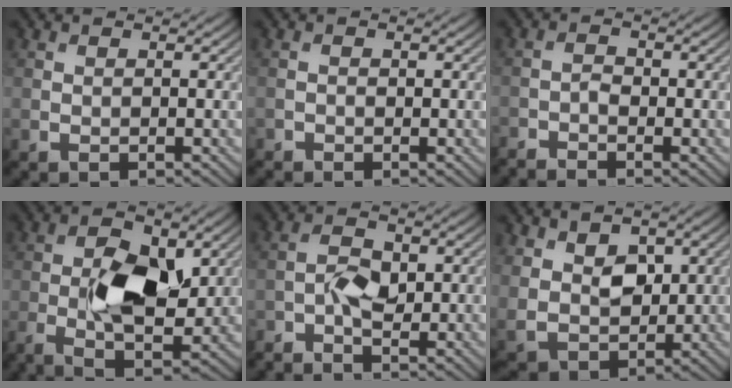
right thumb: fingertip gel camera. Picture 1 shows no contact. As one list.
[{"total": 0.6, "force": [-0.5, 0.3, 0.1], "torque": [-0.001, -0.002, -0.009]}, {"total": 2.1, "force": [-1.9, 0.3, 0.8], "torque": [-0.017, -0.002, -0.045]}, {"total": 10.4, "force": [-0.3, 5.0, 9.0], "torque": [-0.168, -0.005, -0.008]}, {"total": 3.1, "force": [-1.9, 1.3, 2.1], "torque": [-0.047, 0.005, -0.046]}, {"total": 7.5, "force": [2.8, 5.2, 4.6], "torque": [-0.115, -0.005, 0.047]}]